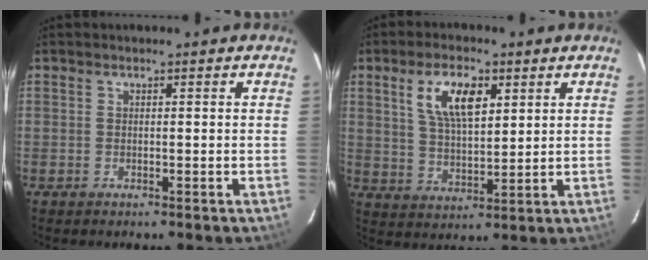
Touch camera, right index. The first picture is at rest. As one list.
[{"total": 9.4, "force": [4.1, 4.0, 7.4], "torque": [-0.141, 0.010, 0.078]}]